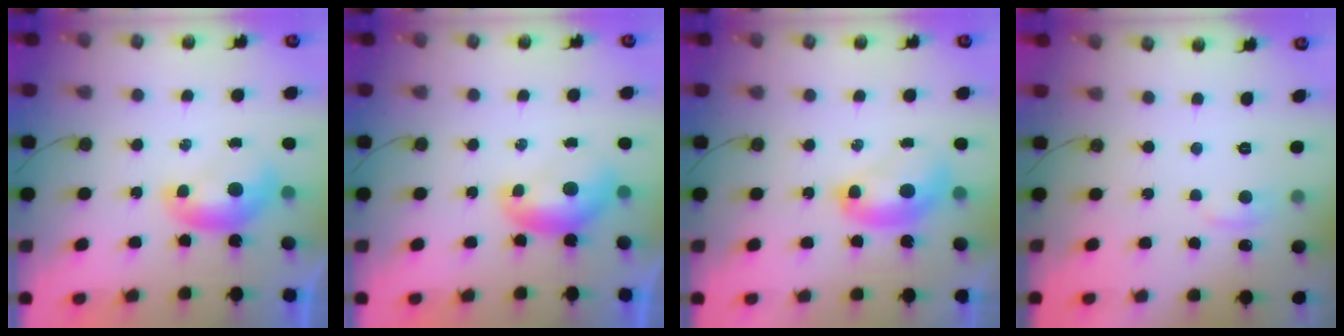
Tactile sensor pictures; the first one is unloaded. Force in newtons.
{"total": 0.0}
{"total": 2.5, "press": 2.5, "slide": 0.1}
{"total": 0.9, "press": 0.2, "slide": 0.9}